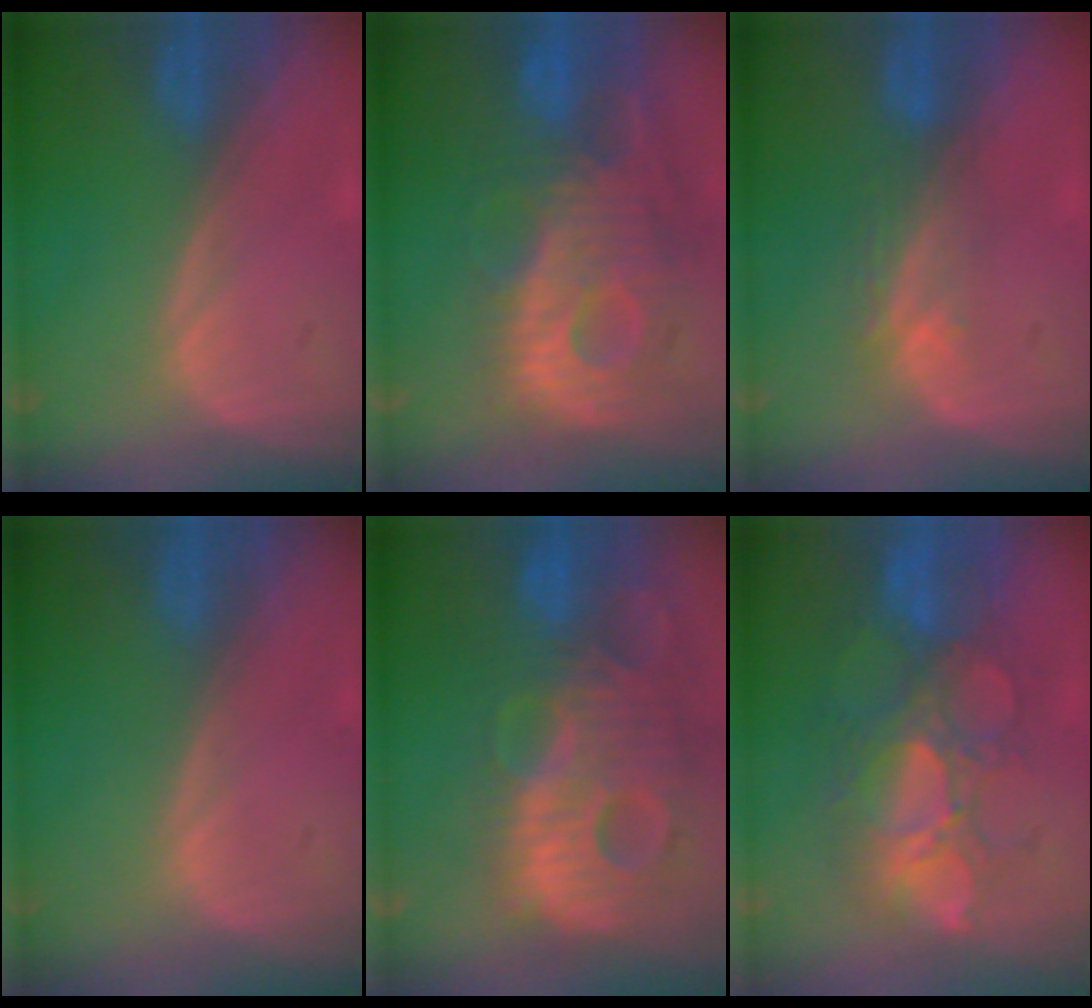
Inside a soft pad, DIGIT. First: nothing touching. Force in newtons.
{"total": 12.0, "press": 10.8, "slide": 5.3}
{"total": 3.4, "press": 3.0, "slide": 1.7}
{"total": 0.0}
{"total": 13.9, "press": 11.9, "slide": 7.2}
{"total": 10.8, "press": 9.4, "slide": 5.3}